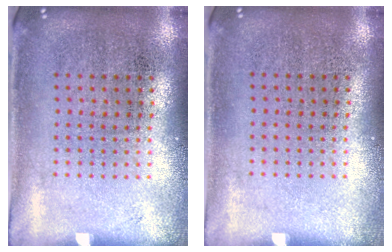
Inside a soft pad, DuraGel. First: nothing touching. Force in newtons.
{"total": 0.0}